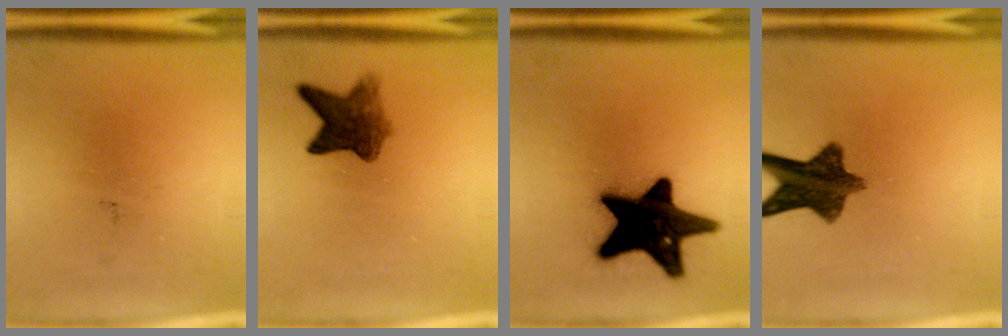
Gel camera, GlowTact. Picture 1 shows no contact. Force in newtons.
{"total": 6.1}
{"total": 19.0}
{"total": 9.8}